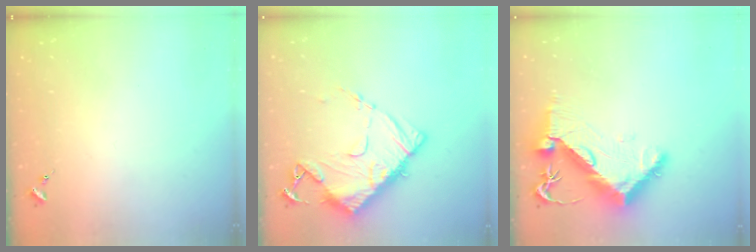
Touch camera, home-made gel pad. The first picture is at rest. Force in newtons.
{"total": 13.3, "press": 13.2, "slide": 1.3}
{"total": 11.4, "press": 11.4, "slide": 1.2}